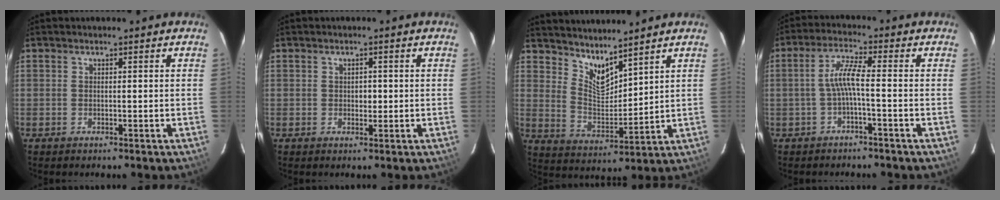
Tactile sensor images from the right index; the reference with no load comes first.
{"total": 1.5, "force": [0.0, 1.3, 0.8], "torque": [-0.011, 0.004, 0.001]}
{"total": 8.1, "force": [6.9, 1.9, 3.8], "torque": [-0.066, -0.013, 0.134]}
{"total": 4.6, "force": [-1.4, 0.0, 4.4], "torque": [-0.098, 0.009, -0.025]}